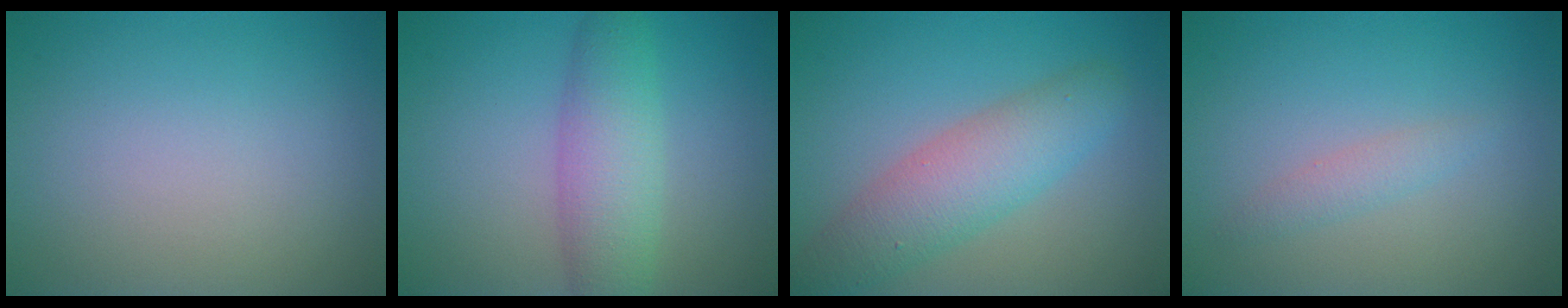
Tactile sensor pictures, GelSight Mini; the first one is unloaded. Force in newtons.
{"total": 4.7, "press": 4.7, "slide": 0.1}
{"total": 5.3, "press": 5.3, "slide": 0.1}
{"total": 1.3, "press": 1.3, "slide": 0.0}